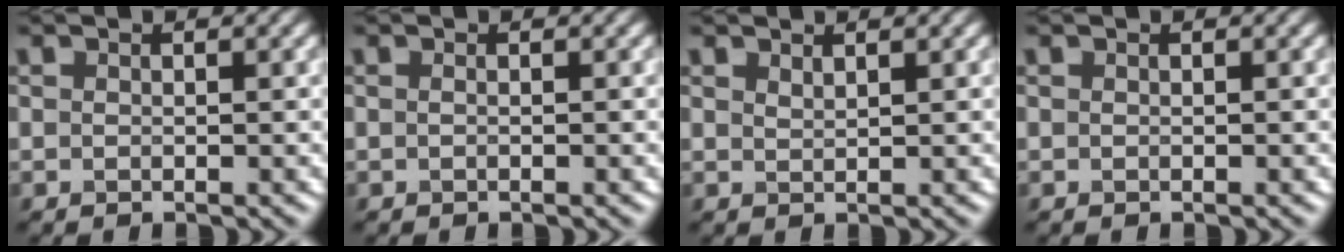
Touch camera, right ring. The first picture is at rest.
{"total": 0.0}
{"total": 1.0, "force": [0.9, 0.1, 0.3], "torque": [-0.006, 0.000, 0.018]}
{"total": 0.0}